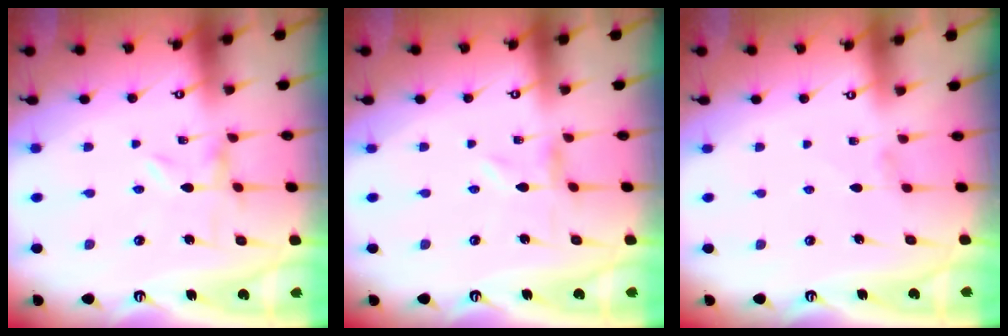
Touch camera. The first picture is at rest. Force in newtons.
{"total": 0.0}
{"total": 0.5, "press": 0.4, "slide": 0.2}